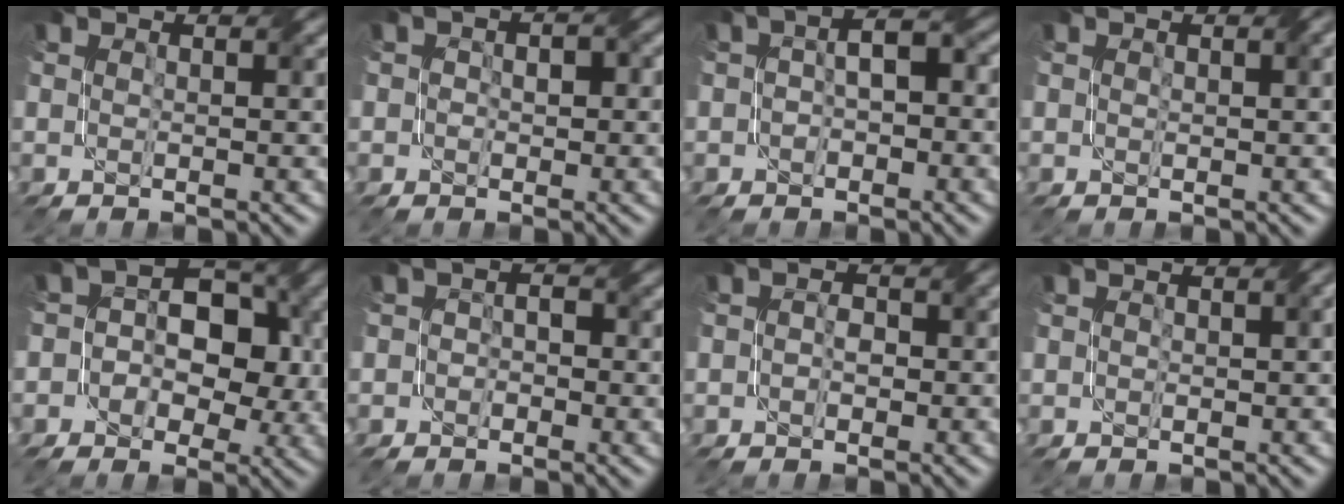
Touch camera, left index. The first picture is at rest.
{"total": 2.6, "force": [-0.3, 2.0, 1.6], "torque": [-0.009, 0.009, -0.003]}
{"total": 3.8, "force": [-0.9, 2.2, 3.0], "torque": [-0.042, 0.009, -0.021]}
{"total": 1.4, "force": [0.3, 0.5, 1.3], "torque": [-0.021, 0.002, 0.004]}
{"total": 8.4, "force": [-0.7, 6.1, 5.7], "torque": [-0.052, 0.015, -0.020]}
{"total": 2.2, "force": [-1.2, 1.8, 0.4], "torque": [0.007, 0.006, -0.031]}
{"total": 2.1, "force": [-0.8, 1.4, 1.2], "torque": [-0.007, 0.002, -0.016]}
{"total": 1.9, "force": [-0.5, 0.9, 1.6], "torque": [-0.021, -0.003, -0.007]}